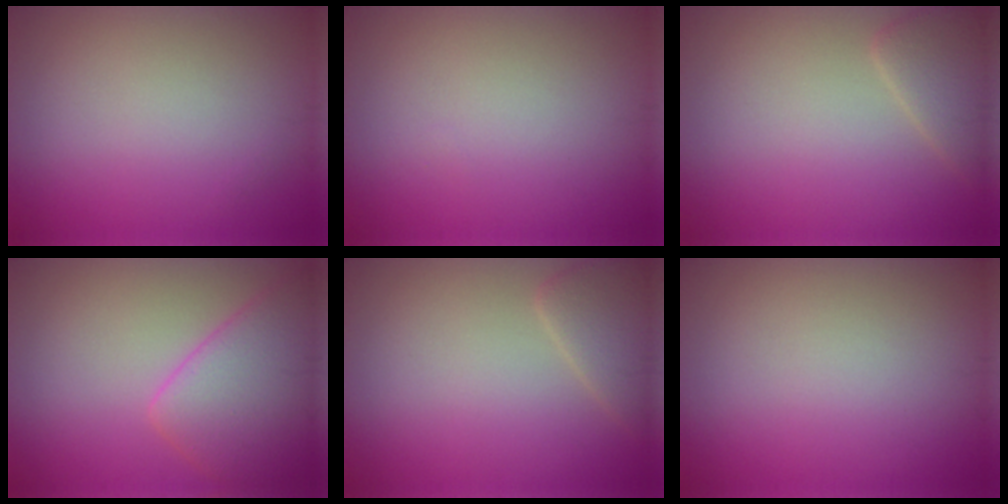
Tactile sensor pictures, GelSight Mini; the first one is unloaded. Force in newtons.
{"total": 0.0}
{"total": 2.4, "press": 2.4, "slide": 0.2}
{"total": 6.4, "press": 6.4, "slide": 0.4}
{"total": 2.4, "press": 2.4, "slide": 0.2}
{"total": 0.0}